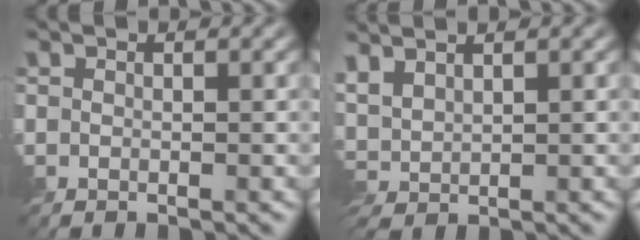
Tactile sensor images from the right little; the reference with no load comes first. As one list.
[{"total": 3.3, "force": [2.5, 1.2, 1.9], "torque": [-0.055, 0.011, 0.054]}]